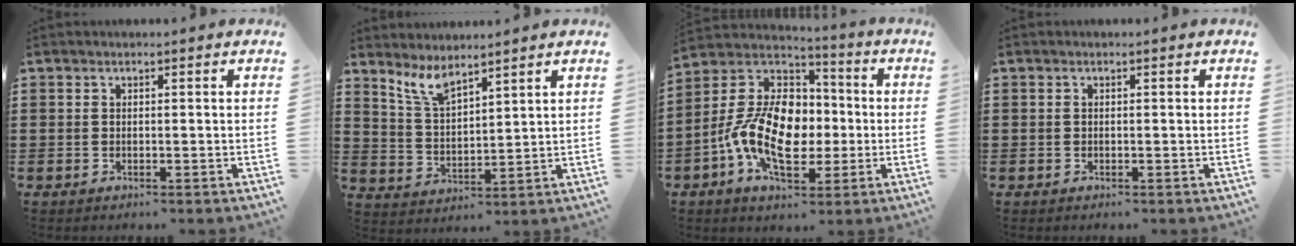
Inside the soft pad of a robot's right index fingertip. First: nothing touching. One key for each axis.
{"total": 5.4, "fx": 4.6, "fy": 1.3, "fz": 2.5, "tx": -0.062, "ty": -0.014, "tz": 0.085}
{"total": 14.4, "fx": -2.5, "fy": 9.1, "fz": 10.9, "tx": -0.257, "ty": 0.010, "tz": -0.047}
{"total": 0.0}